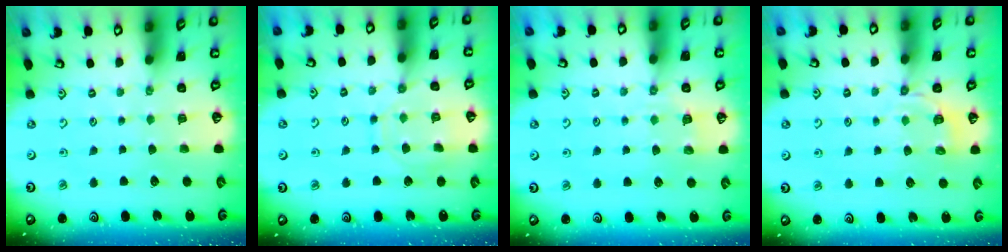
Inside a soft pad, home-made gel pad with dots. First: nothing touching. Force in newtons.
{"total": 11.0, "press": 11.0, "slide": 0.8}
{"total": 3.9, "press": 3.7, "slide": 1.2}
{"total": 4.0, "press": 3.4, "slide": 1.9}